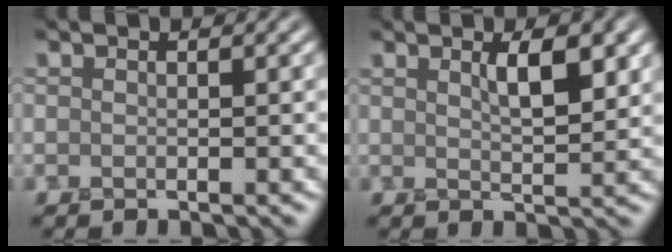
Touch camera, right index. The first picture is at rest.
{"total": 2.9, "force": [1.5, 0.7, 2.3], "torque": [-0.030, 0.005, 0.024]}